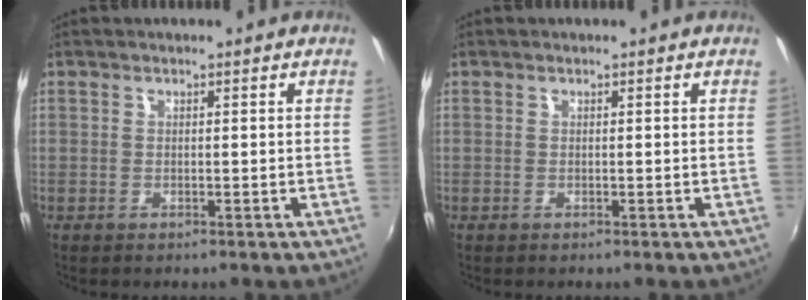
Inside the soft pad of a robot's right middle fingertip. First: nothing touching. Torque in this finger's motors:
{"motor_torque": [-0.22, -0.14, -0.01, -0.01]}